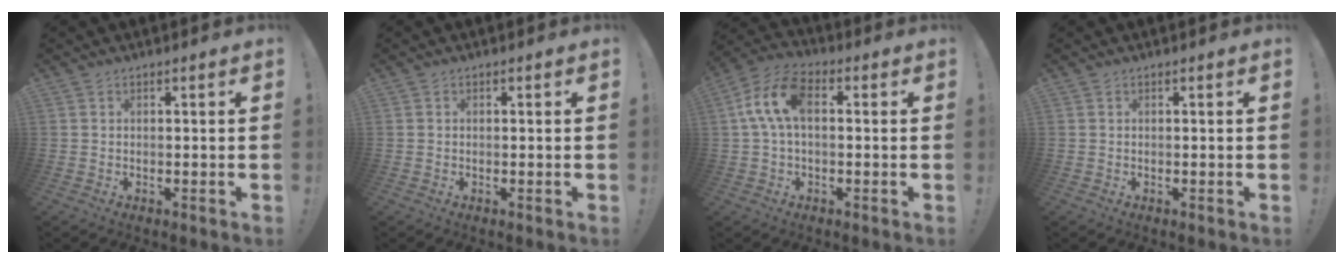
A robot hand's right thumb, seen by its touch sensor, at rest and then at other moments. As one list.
[{"total": 0.0}, {"total": 10.9, "force": [1.4, 6.2, 8.9], "torque": [-0.176, 0.015, 0.030]}, {"total": 0.0}]